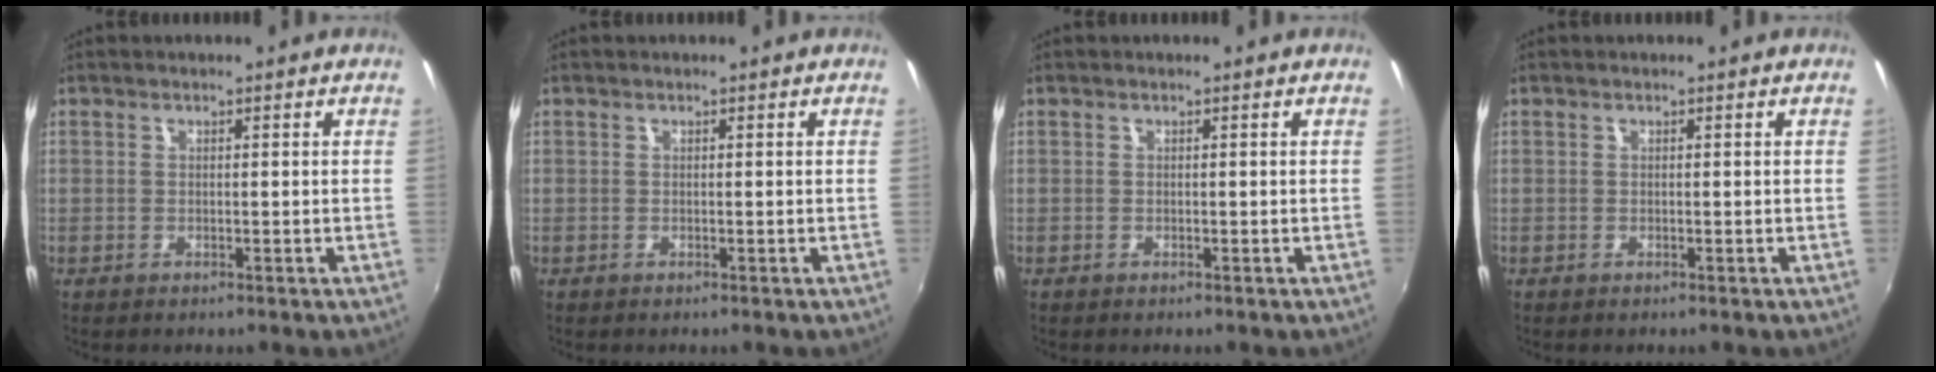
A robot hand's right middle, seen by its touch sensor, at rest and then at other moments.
{"total": 0.0}
{"total": 0.0}
{"total": 0.0}